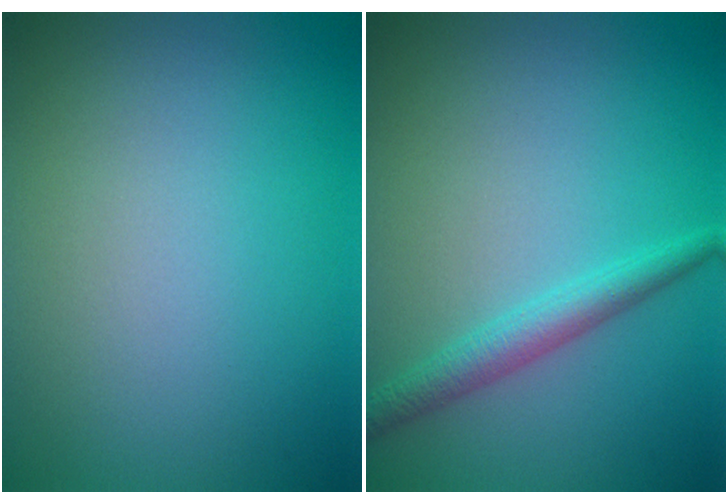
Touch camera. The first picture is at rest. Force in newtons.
{"total": 2.5, "press": 2.5, "slide": 0.1}